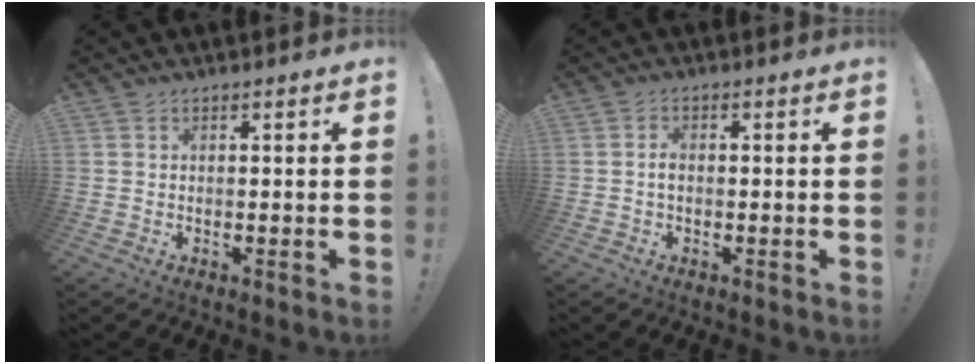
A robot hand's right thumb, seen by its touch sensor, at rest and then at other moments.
{"total": 1.9, "force": [-0.3, 1.1, 1.5], "torque": [-0.022, 0.003, -0.007]}